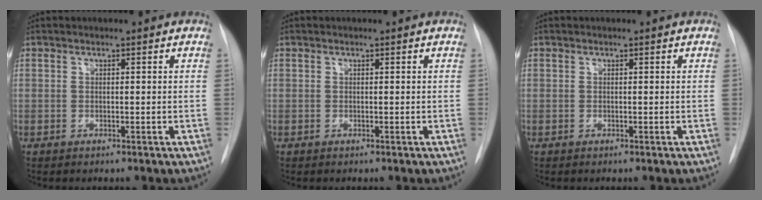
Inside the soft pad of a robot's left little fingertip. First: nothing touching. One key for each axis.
{"total": 0.0}
{"total": 0.0}